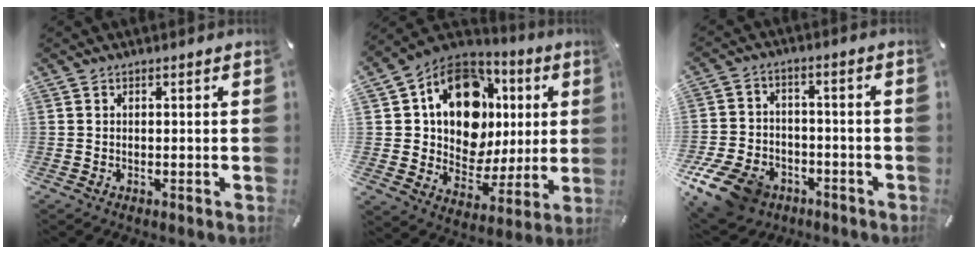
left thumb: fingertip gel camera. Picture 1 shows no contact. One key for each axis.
{"total": 17.6, "fx": 6.2, "fy": 12.9, "fz": 10.2, "tx": -0.174, "ty": -0.033, "tz": 0.112}
{"total": 12.3, "fx": -7.4, "fy": 8.0, "fz": 5.7, "tx": -0.119, "ty": 0.053, "tz": -0.133}